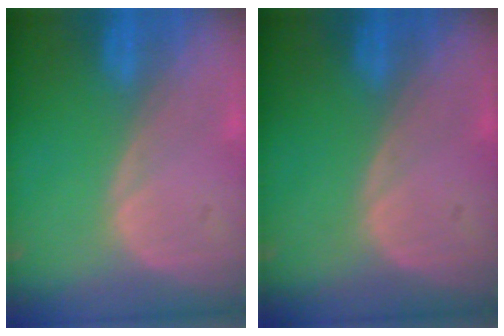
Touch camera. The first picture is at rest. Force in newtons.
{"total": 0.0}